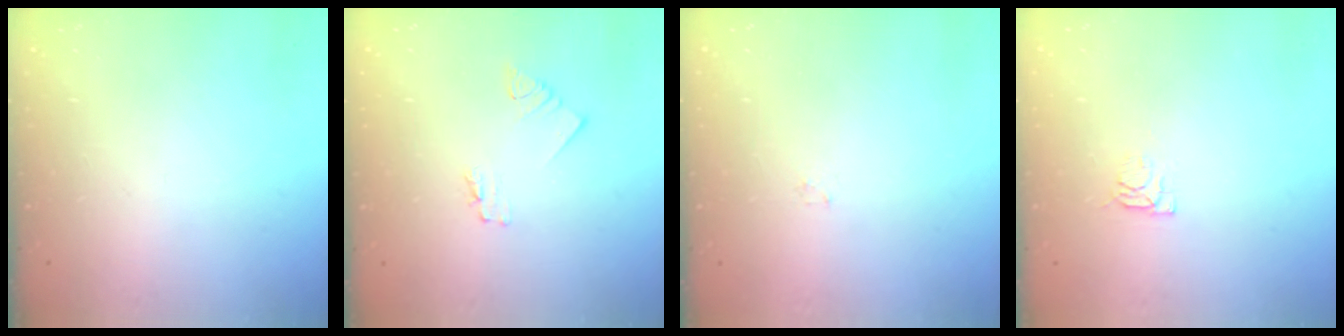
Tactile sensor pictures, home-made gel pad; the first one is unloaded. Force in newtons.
{"total": 1.2, "press": 1.2, "slide": 0.0}
{"total": 0.8, "press": 0.8, "slide": 0.2}
{"total": 4.9, "press": 4.8, "slide": 0.6}